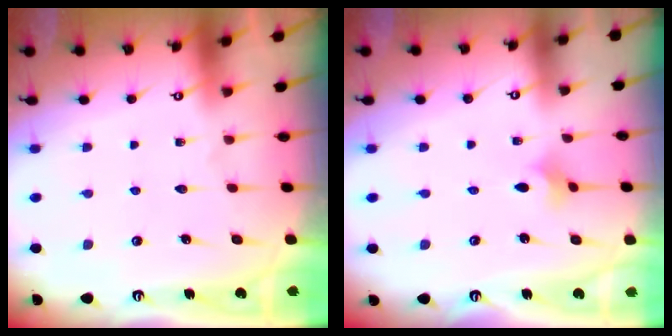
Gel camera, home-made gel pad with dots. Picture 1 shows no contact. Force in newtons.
{"total": 2.3, "press": 2.2, "slide": 0.5}